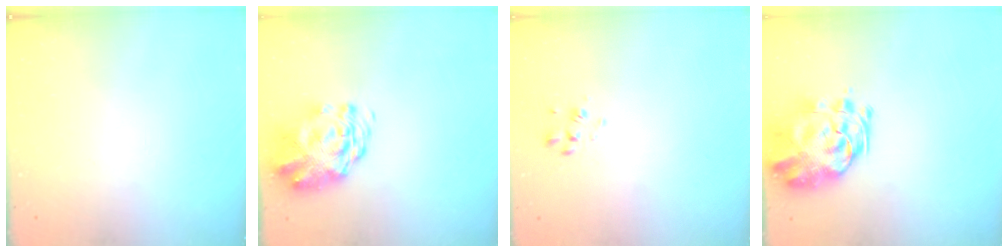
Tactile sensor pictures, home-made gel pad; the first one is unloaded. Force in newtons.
{"total": 3.2, "press": 3.1, "slide": 0.9}
{"total": 0.9, "press": 0.7, "slide": 0.6}
{"total": 2.5, "press": 2.3, "slide": 1.0}